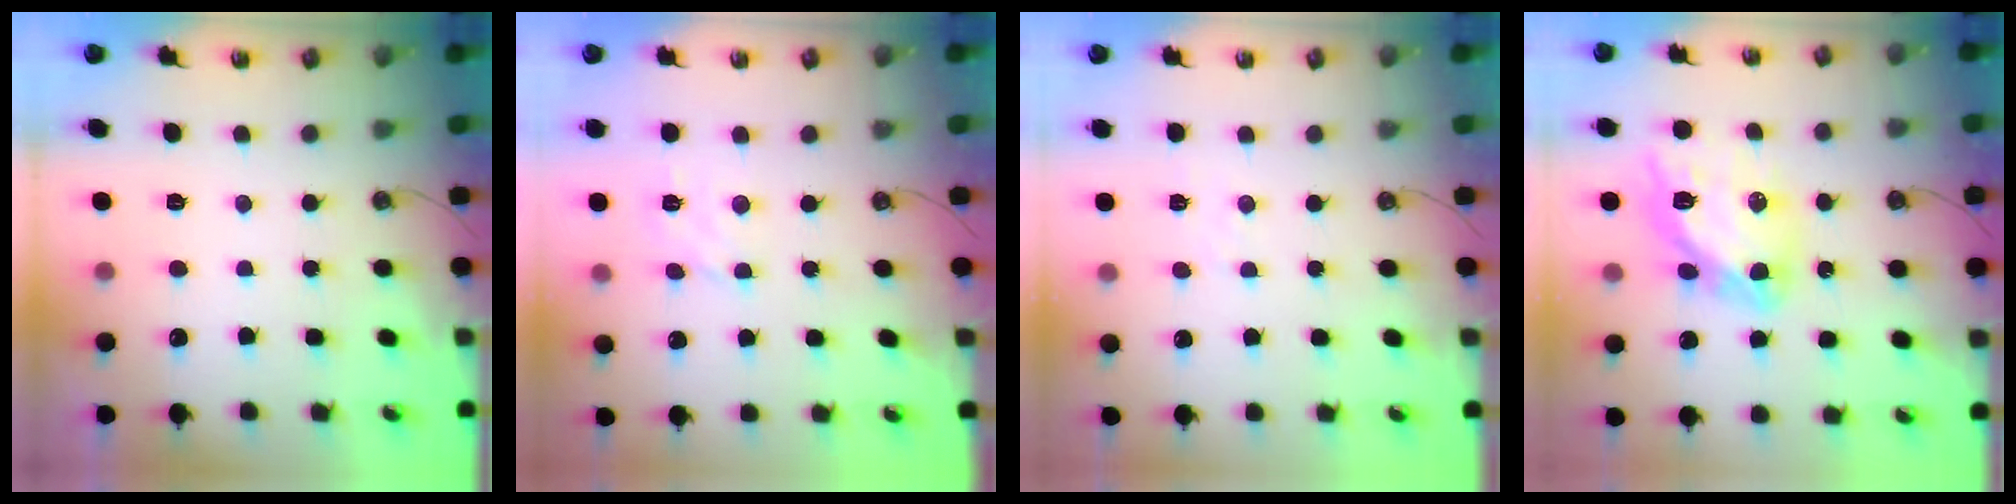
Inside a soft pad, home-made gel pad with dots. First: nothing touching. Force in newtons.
{"total": 3.0, "press": 3.0, "slide": 0.3}
{"total": 2.7, "press": 2.7, "slide": 0.4}
{"total": 15.3, "press": 15.3, "slide": 1.3}